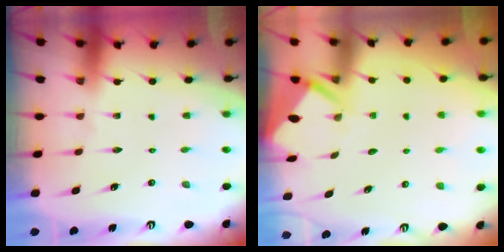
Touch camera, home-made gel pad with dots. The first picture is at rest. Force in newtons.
{"total": 3.8, "press": 3.8, "slide": 0.3}